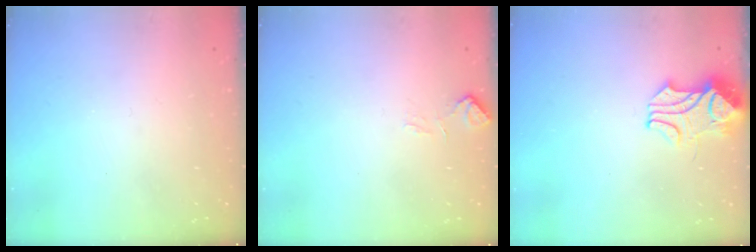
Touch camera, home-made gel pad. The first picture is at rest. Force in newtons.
{"total": 2.3, "press": 2.2, "slide": 0.6}
{"total": 2.5, "press": 2.3, "slide": 1.0}